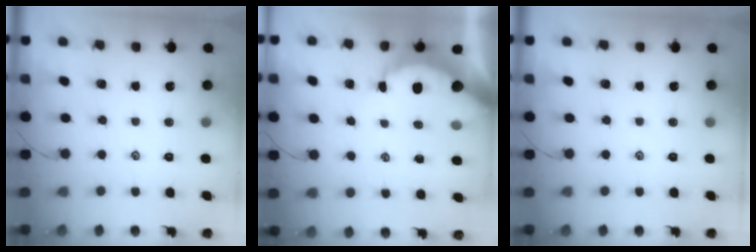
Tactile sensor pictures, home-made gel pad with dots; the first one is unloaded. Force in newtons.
{"total": 6.2, "press": 6.1, "slide": 0.6}
{"total": 0.0}